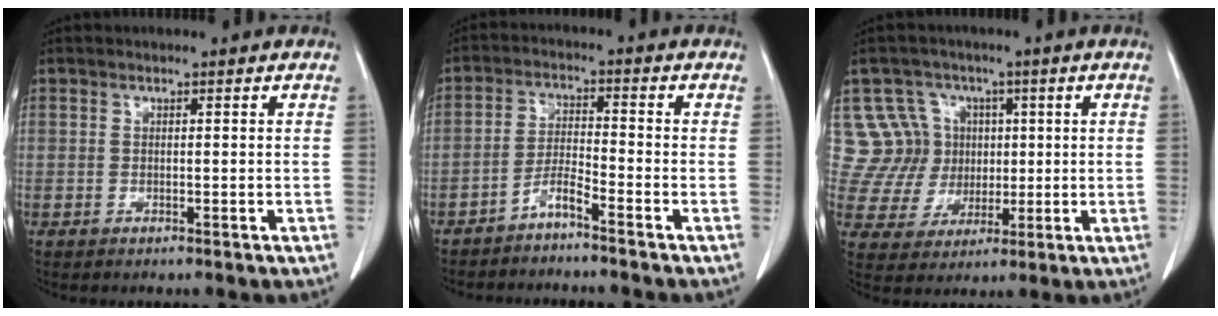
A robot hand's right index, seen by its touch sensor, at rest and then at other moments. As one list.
[{"total": 3.5, "force": [-2.9, -0.4, 1.9], "torque": [-0.039, -0.004, -0.061]}, {"total": 11.8, "force": [3.2, 11.2, 1.6], "torque": [-0.044, 0.049, 0.073]}]